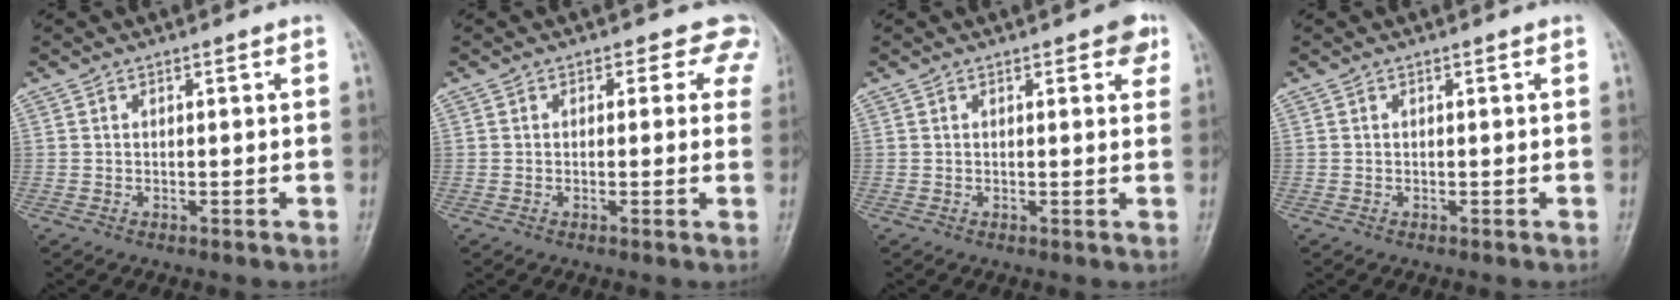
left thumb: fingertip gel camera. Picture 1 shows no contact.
{"total": 4.8, "force": [3.4, 3.3, 0.5], "torque": [0.040, -0.010, 0.009]}
{"total": 3.4, "force": [1.8, 1.5, 2.4], "torque": [-0.013, -0.003, 0.014]}
{"total": 0.0}